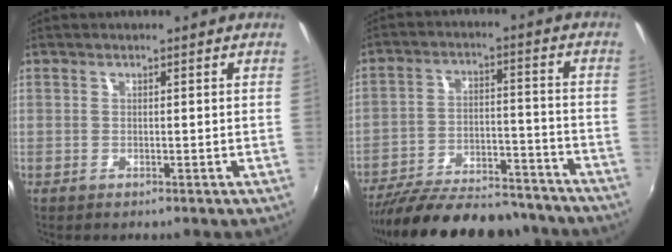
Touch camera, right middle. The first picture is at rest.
{"total": 24.7, "force": [-21.5, 7.3, 9.8], "torque": [-0.192, -0.005, -0.297]}